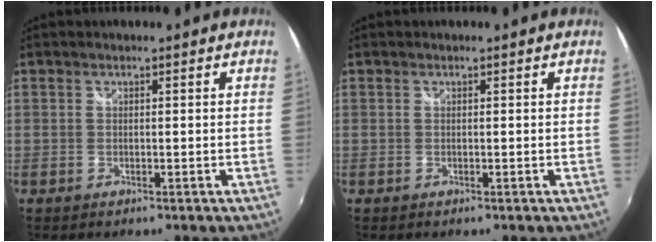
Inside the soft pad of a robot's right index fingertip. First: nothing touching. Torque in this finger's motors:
{"motor_torque": [0.43, 0.55, 0.00, 0.00]}